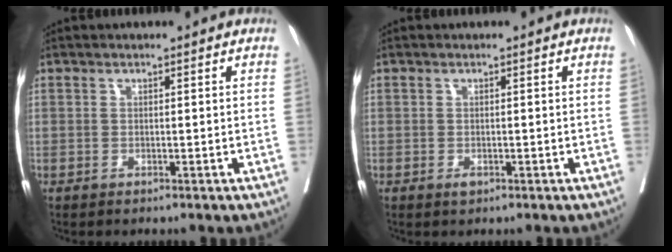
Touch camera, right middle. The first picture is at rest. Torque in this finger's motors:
{"motor_torque": [0.25, -0.06, 0.02, 0.00]}